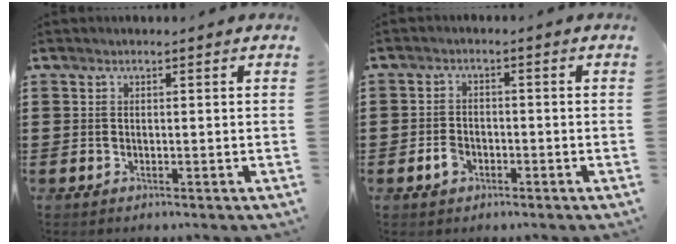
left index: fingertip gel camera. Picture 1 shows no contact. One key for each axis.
{"total": 2.6, "fx": -1.2, "fy": 1.7, "fz": 1.5, "tx": -0.036, "ty": -0.002, "tz": -0.025}